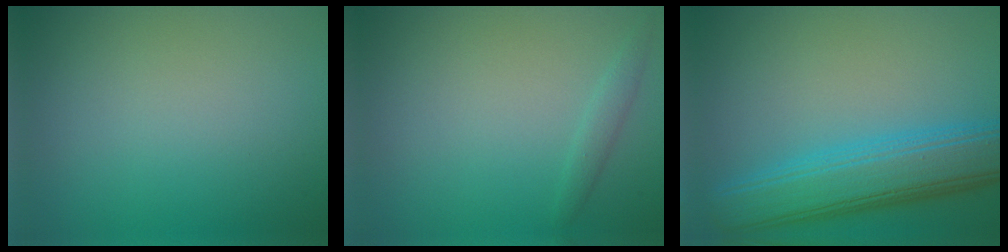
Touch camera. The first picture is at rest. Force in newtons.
{"total": 1.0, "press": 1.0, "slide": 0.1}
{"total": 7.5, "press": 7.5, "slide": 0.2}